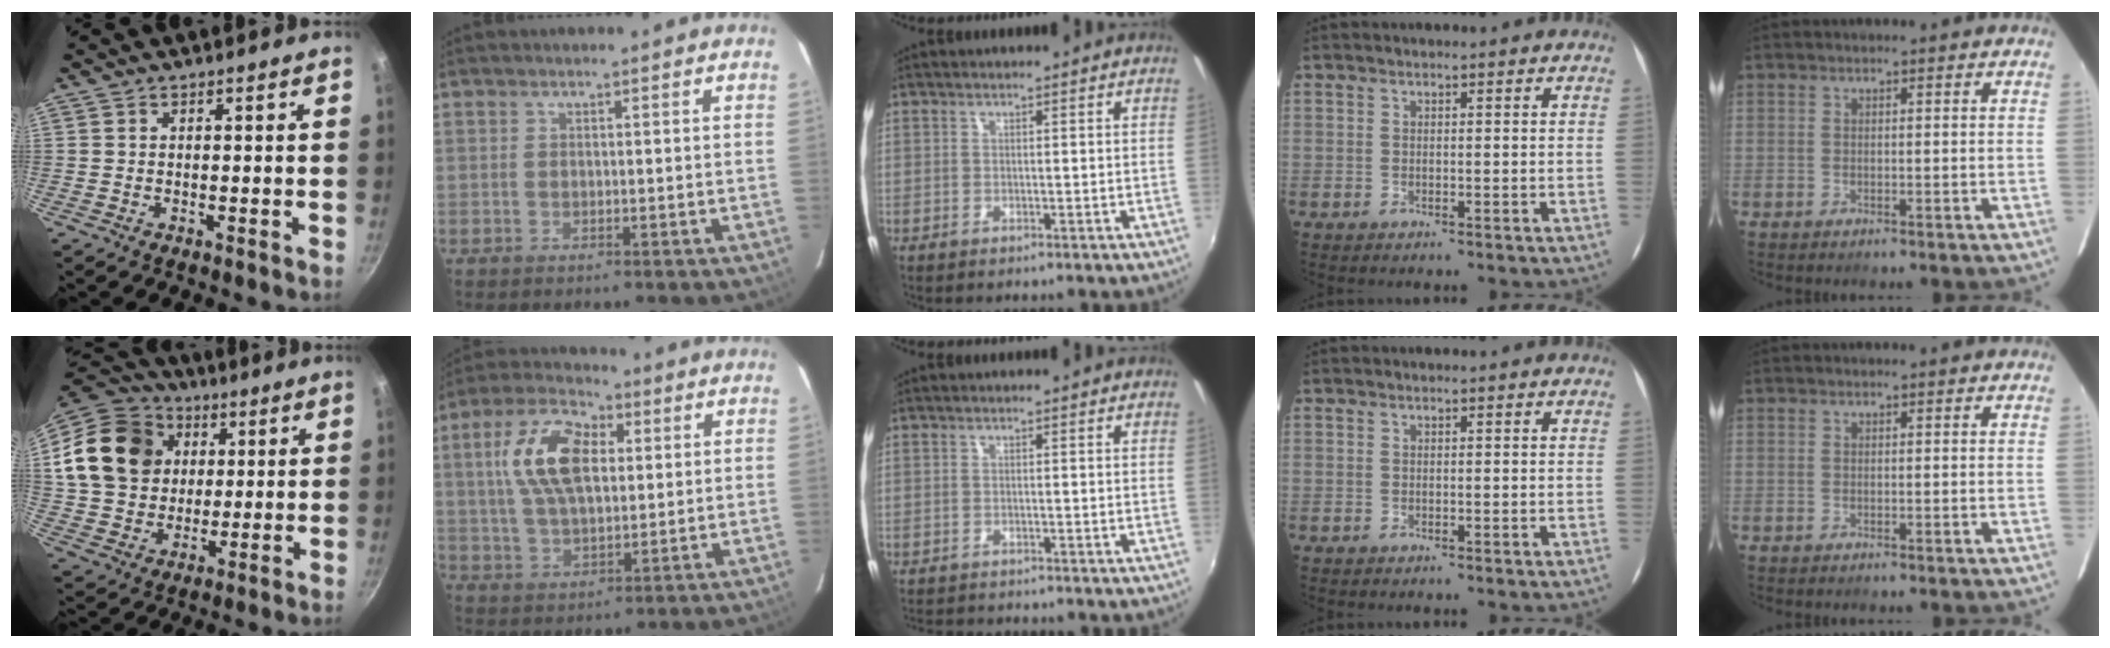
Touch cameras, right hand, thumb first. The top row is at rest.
{"thumb": {"total": 20.0, "force": [4.8, 16.4, 10.5], "torque": [-0.182, 0.021, 0.087]}, "index": {"total": 14.6, "force": [3.4, 7.8, 11.8], "torque": [-0.230, 0.024, 0.064]}, "middle": {"total": 3.2, "force": [-3.1, 0.4, 0.7], "torque": [-0.023, -0.018, -0.053]}}